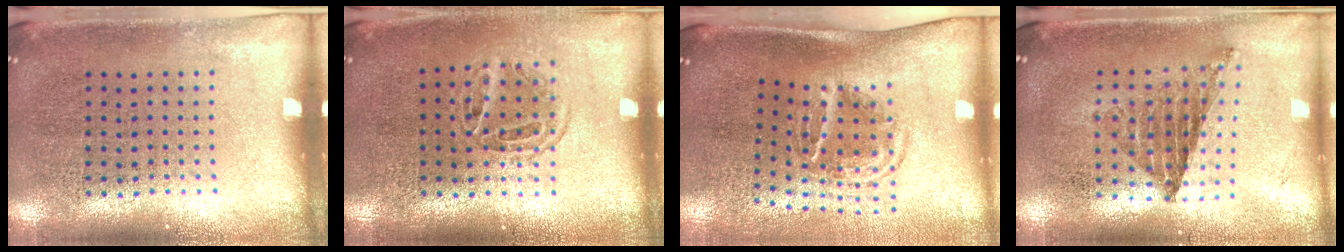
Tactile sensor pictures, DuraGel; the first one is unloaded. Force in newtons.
{"total": 1.2, "press": 1.0, "slide": 0.5}
{"total": 1.8, "press": 1.1, "slide": 1.5}
{"total": 0.9, "press": 0.9, "slide": 0.1}